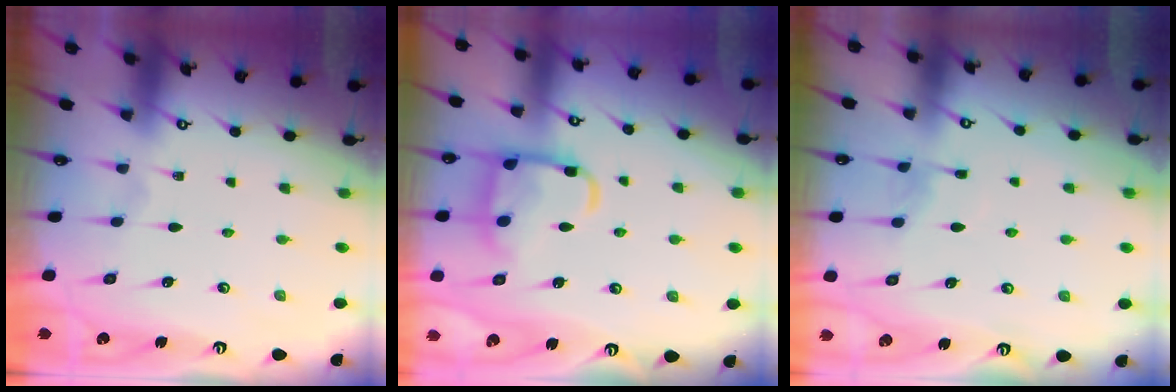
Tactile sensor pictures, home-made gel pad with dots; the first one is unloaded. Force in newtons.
{"total": 13.8, "press": 13.7, "slide": 1.2}
{"total": 6.1, "press": 6.1, "slide": 0.8}